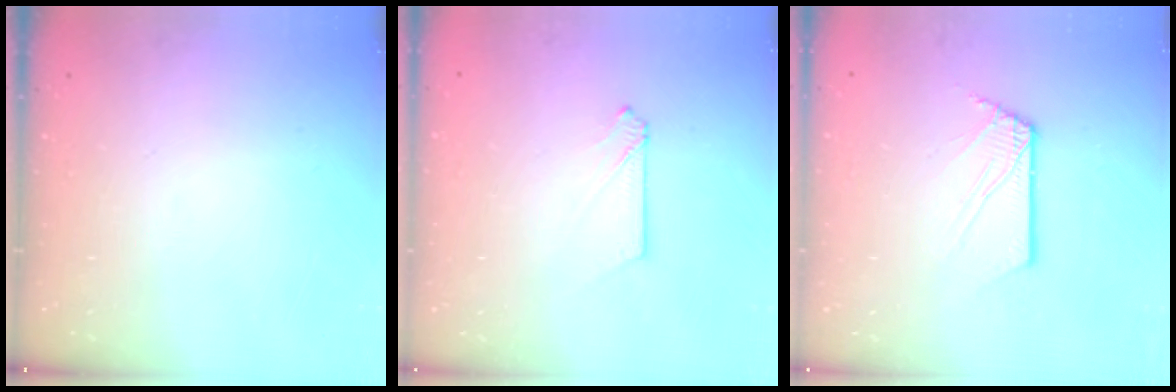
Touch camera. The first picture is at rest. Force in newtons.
{"total": 2.1, "press": 2.1, "slide": 0.3}
{"total": 2.4, "press": 2.4, "slide": 0.2}